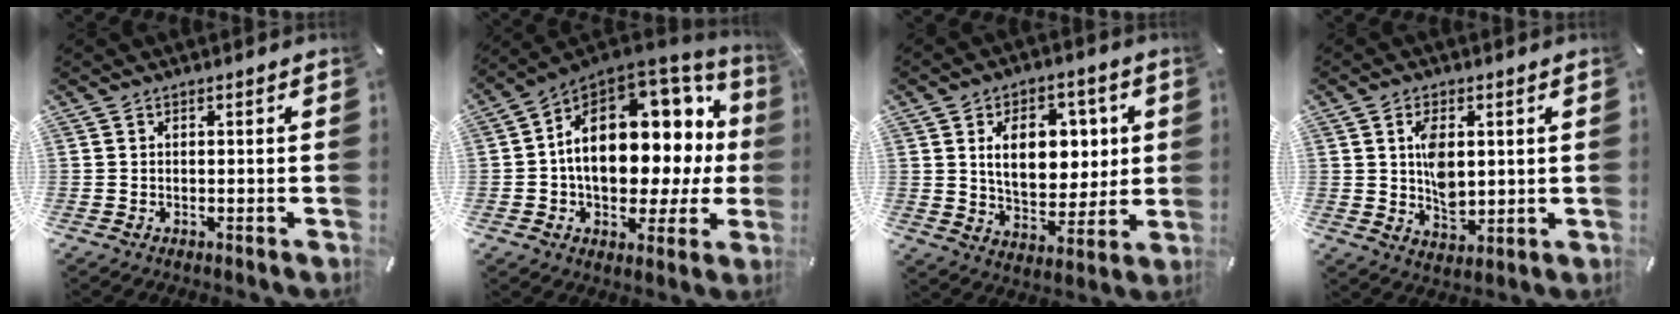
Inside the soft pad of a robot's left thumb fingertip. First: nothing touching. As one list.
[{"total": 19.9, "force": [3.0, 12.6, 15.1], "torque": [-0.225, -0.031, 0.056]}, {"total": 14.2, "force": [3.9, 9.7, 9.7], "torque": [-0.140, 0.002, 0.069]}, {"total": 7.6, "force": [1.5, 4.8, 5.6], "torque": [-0.092, -0.006, 0.023]}]